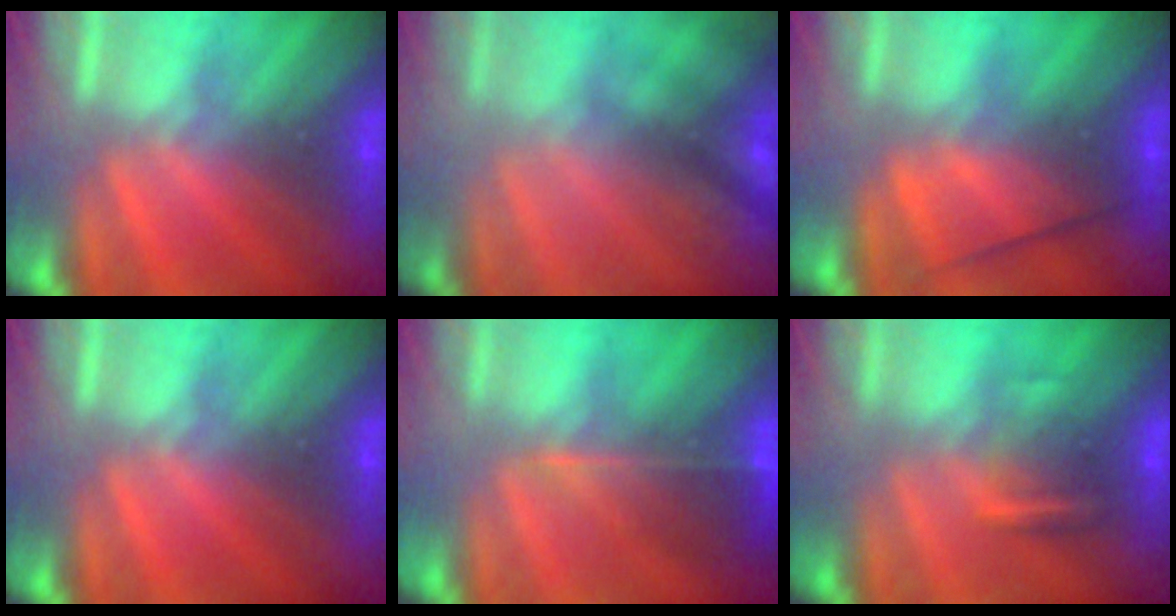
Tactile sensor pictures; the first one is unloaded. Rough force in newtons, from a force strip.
{"total": 2.5}
{"total": 2.7}
{"total": 0.0}
{"total": 7.4}
{"total": 6.4}